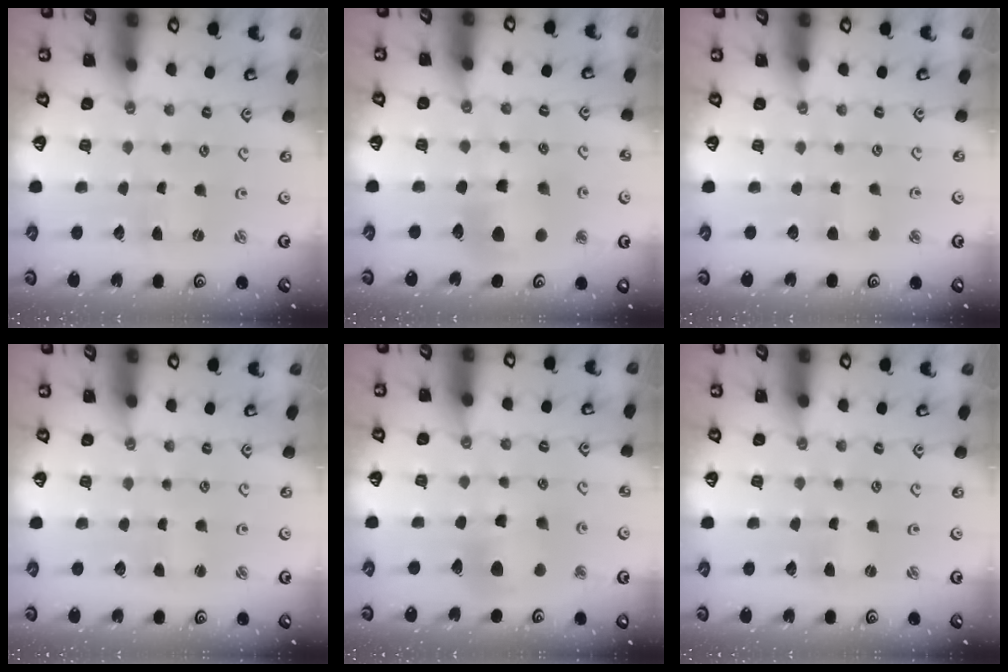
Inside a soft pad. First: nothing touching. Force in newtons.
{"total": 9.3, "press": 9.2, "slide": 1.5}
{"total": 3.7, "press": 3.6, "slide": 0.4}
{"total": 1.9, "press": 1.9, "slide": 0.4}
{"total": 8.9, "press": 8.9, "slide": 1.1}
{"total": 0.0}